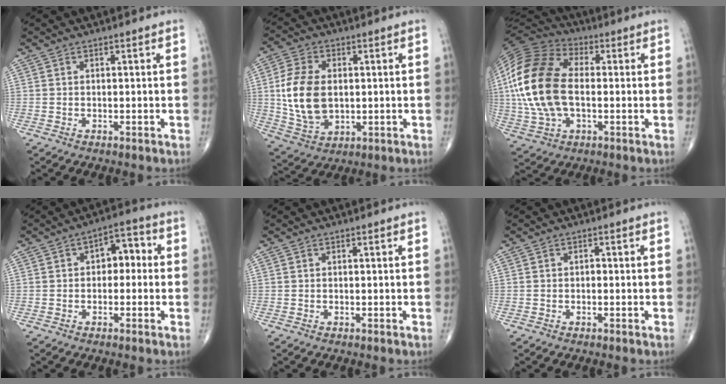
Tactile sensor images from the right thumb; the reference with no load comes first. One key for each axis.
{"total": 13.1, "fx": 0.7, "fy": 8.4, "fz": 10.0, "tx": -0.192, "ty": -0.005, "tz": 0.021}
{"total": 20.6, "fx": 0.4, "fy": 12.1, "fz": 16.6, "tx": -0.360, "ty": 0.014, "tz": 0.003}
{"total": 6.0, "fx": 0.3, "fy": 3.8, "fz": 4.6, "tx": -0.035, "ty": 0.024, "tz": -0.006}
{"total": 0.0}
{"total": 0.6, "fx": -0.2, "fy": 0.4, "fz": 0.4, "tx": -0.003, "ty": 0.002, "tz": -0.008}